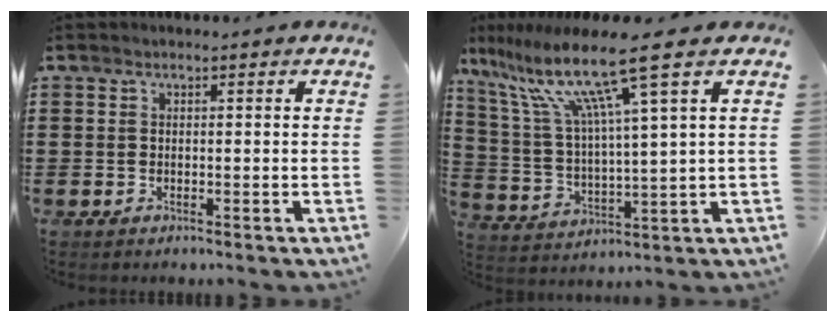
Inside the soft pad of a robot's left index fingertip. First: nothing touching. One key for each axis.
{"total": 13.0, "fx": 8.1, "fy": 0.7, "fz": 10.1, "tx": -0.235, "ty": -0.035, "tz": 0.126}